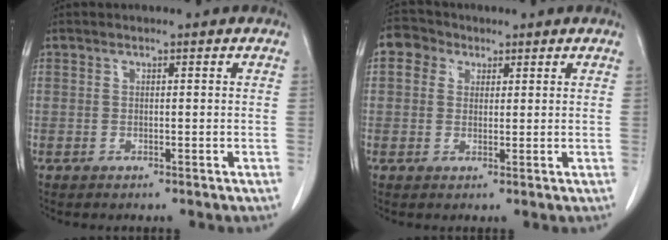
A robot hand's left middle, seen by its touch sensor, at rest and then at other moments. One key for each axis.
{"total": 4.5, "fx": 2.0, "fy": 3.8, "fz": 1.5, "tx": -0.029, "ty": 0.017, "tz": 0.036}